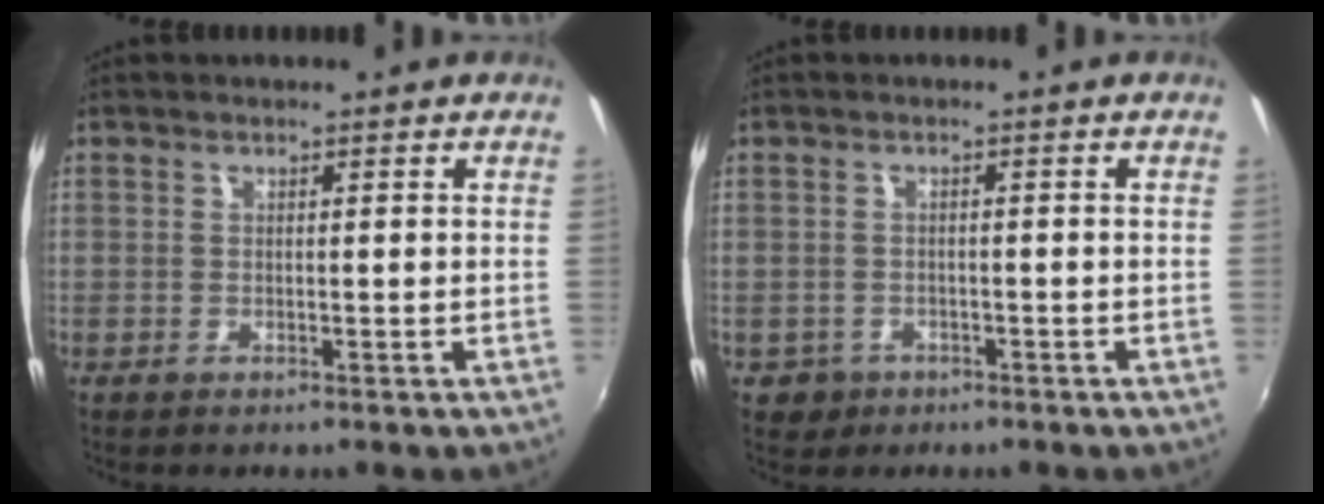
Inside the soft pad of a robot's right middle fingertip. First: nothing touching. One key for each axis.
{"total": 3.7, "fx": -1.6, "fy": 3.2, "fz": 0.9, "tx": -0.030, "ty": -0.002, "tz": -0.019}